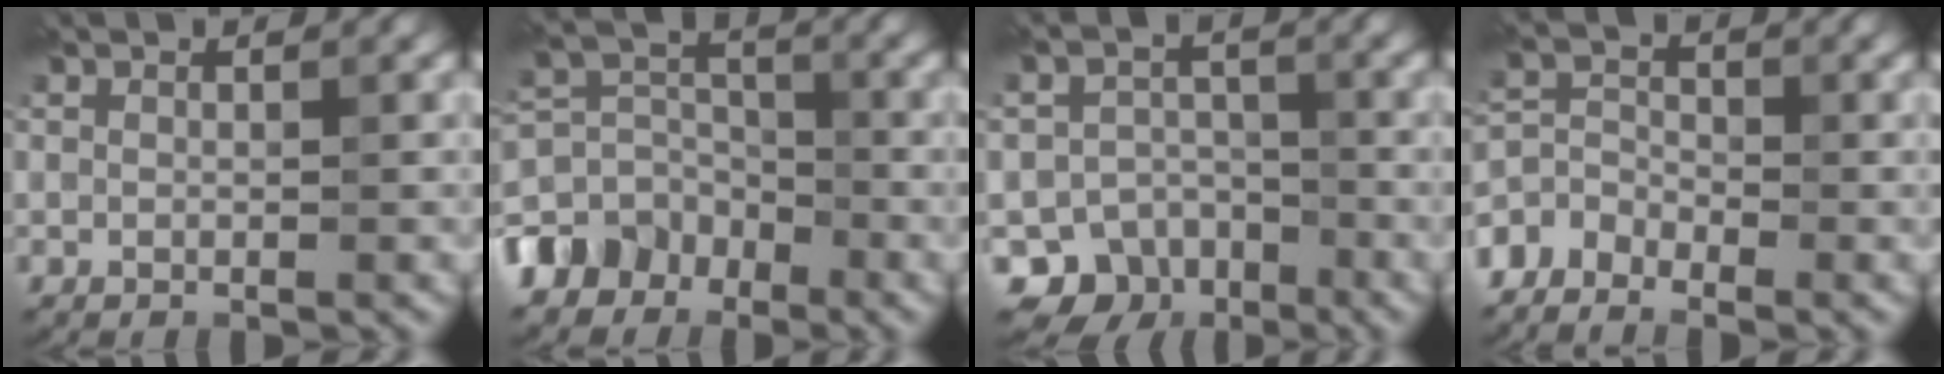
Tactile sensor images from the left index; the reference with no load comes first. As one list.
[{"total": 6.1, "force": [-4.0, 4.3, 1.6], "torque": [-0.012, 0.009, -0.083]}, {"total": 7.8, "force": [-4.8, 6.0, 1.4], "torque": [0.011, -0.013, -0.079]}, {"total": 3.2, "force": [-2.7, 1.6, 0.6], "torque": [-0.001, -0.001, -0.055]}]